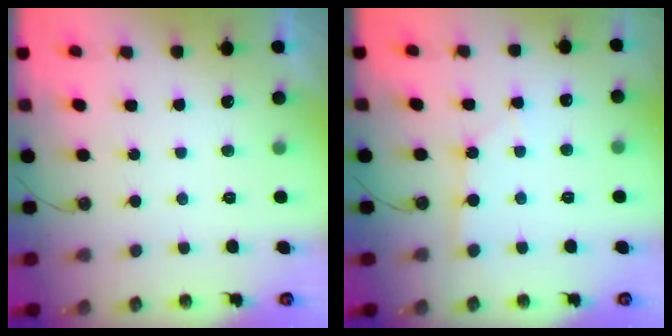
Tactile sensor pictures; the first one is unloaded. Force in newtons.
{"total": 1.9, "press": 1.9, "slide": 0.2}